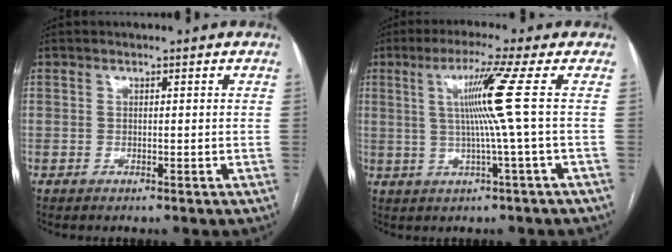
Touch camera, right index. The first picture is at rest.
{"total": 7.8, "force": [1.1, -2.8, 7.2], "torque": [-0.130, 0.005, 0.030]}